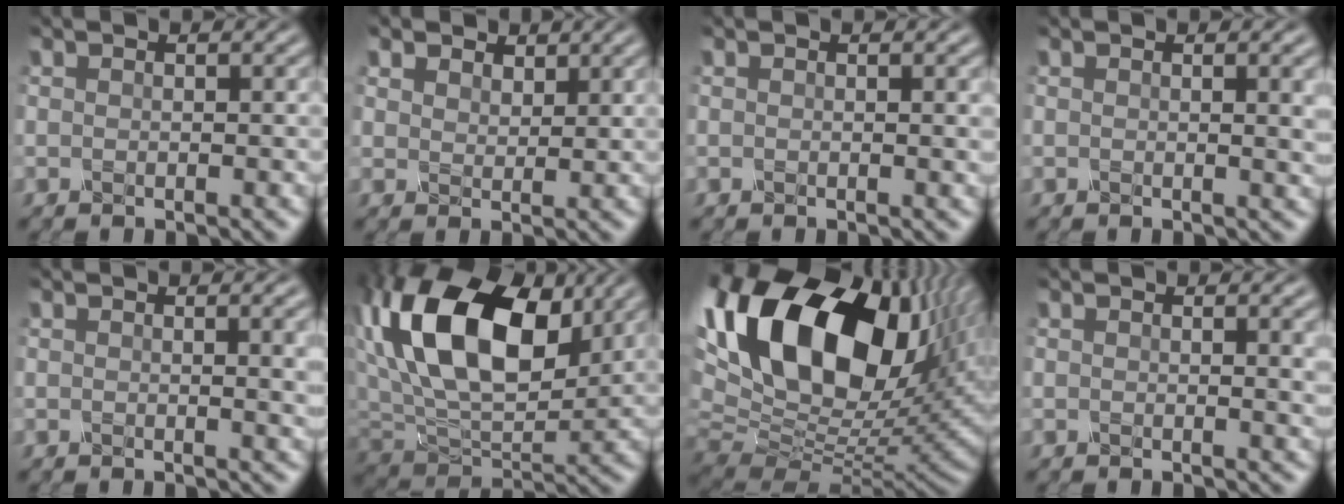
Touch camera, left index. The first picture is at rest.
{"total": 2.2, "force": [1.8, 1.2, 0.2], "torque": [-0.019, -0.003, 0.037]}
{"total": 0.9, "force": [0.3, 0.3, 0.7], "torque": [-0.005, 0.002, 0.002]}
{"total": 3.8, "force": [1.3, 1.4, 3.3], "torque": [-0.026, 0.014, 0.011]}
{"total": 4.4, "force": [1.4, 1.7, 3.8], "torque": [-0.028, 0.017, 0.010]}
{"total": 15.9, "force": [5.3, 9.0, 12.0], "torque": [-0.238, 0.029, 0.087]}
{"total": 20.4, "force": [7.6, 11.1, 15.4], "torque": [-0.311, 0.061, 0.129]}
{"total": 2.8, "force": [1.1, 1.0, 2.4], "torque": [-0.017, 0.008, 0.011]}